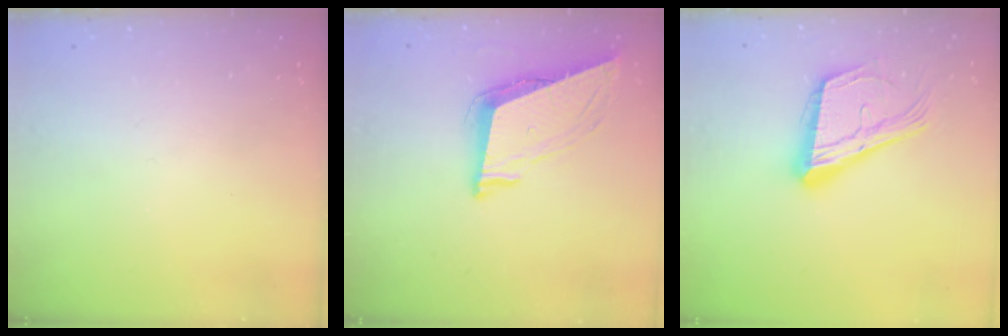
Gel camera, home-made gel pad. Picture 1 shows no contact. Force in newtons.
{"total": 9.3, "press": 8.8, "slide": 3.2}
{"total": 19.0, "press": 18.8, "slide": 3.0}